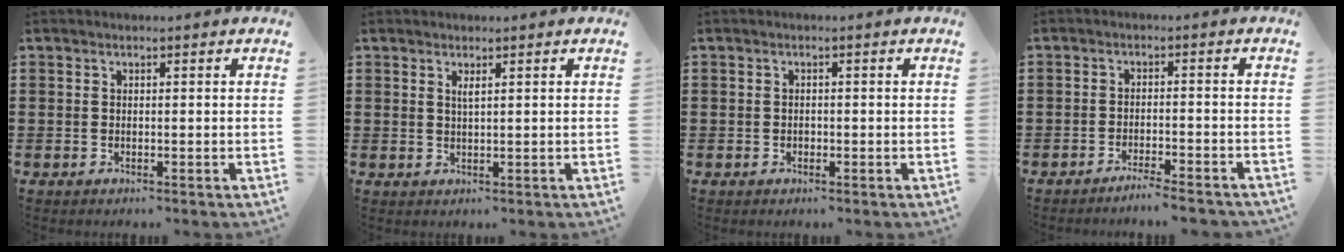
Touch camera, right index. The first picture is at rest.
{"total": 1.0, "force": [0.6, 0.1, 0.8], "torque": [-0.016, 0.001, 0.011]}
{"total": 0.6, "force": [-0.2, 0.5, 0.3], "torque": [-0.008, 0.001, -0.005]}
{"total": 3.0, "force": [-2.9, -0.2, 1.0], "torque": [-0.018, 0.000, -0.056]}